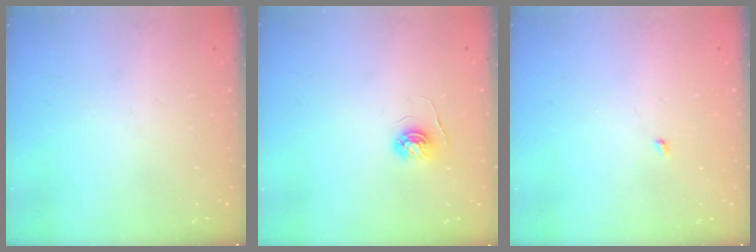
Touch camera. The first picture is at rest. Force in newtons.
{"total": 4.7, "press": 4.6, "slide": 0.4}
{"total": 1.9, "press": 1.9, "slide": 0.3}